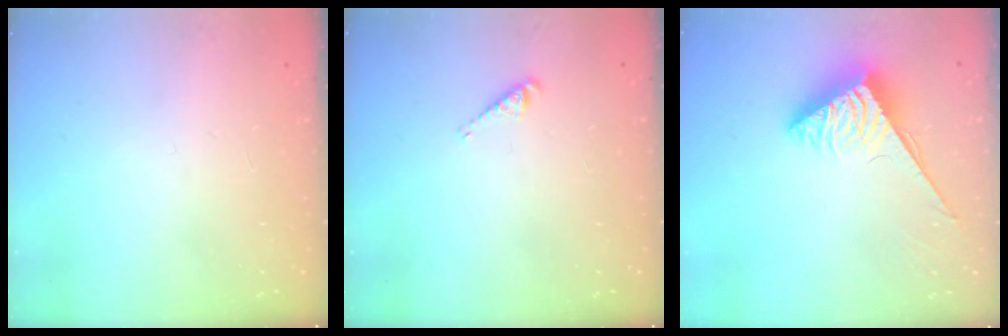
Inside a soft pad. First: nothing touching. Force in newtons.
{"total": 2.8, "press": 2.8, "slide": 0.4}
{"total": 4.0, "press": 4.0, "slide": 0.5}